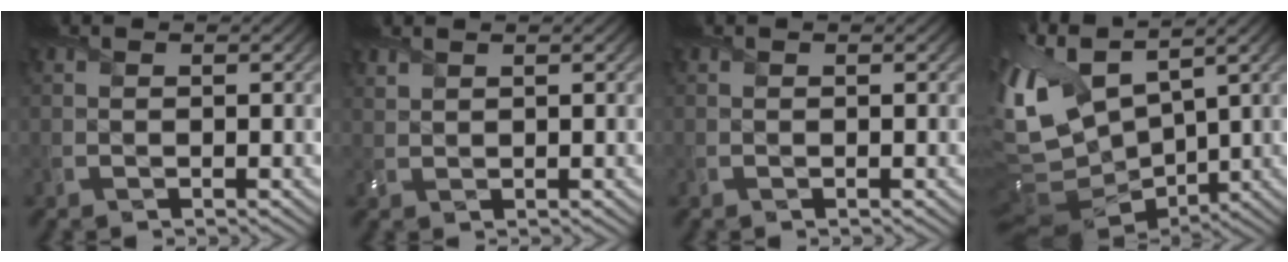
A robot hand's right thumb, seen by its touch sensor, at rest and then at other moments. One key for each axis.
{"total": 1.2, "fx": 1.1, "fy": 0.3, "fz": 0.3, "tx": -0.017, "ty": 0.003, "tz": 0.030}
{"total": 0.0}
{"total": 12.3, "fx": 4.0, "fy": 6.6, "fz": 9.5, "tx": -0.259, "ty": 0.003, "tz": 0.088}